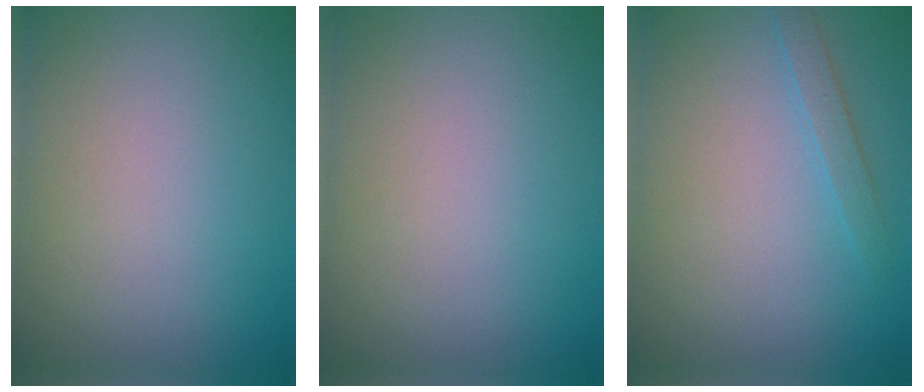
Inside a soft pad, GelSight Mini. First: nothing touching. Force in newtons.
{"total": 0.0}
{"total": 1.3, "press": 1.3, "slide": 0.1}